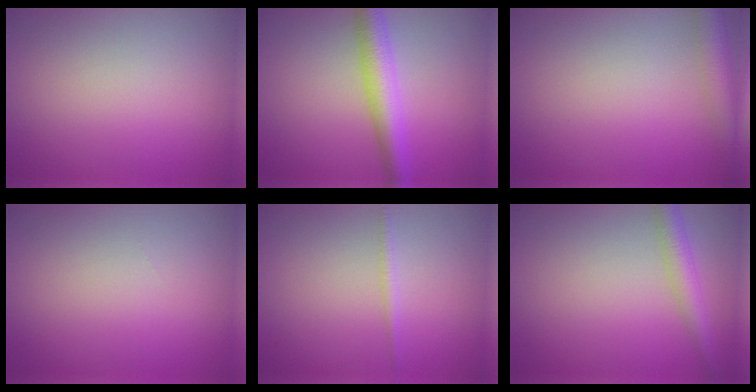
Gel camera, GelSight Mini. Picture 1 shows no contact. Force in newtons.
{"total": 4.5, "press": 4.5, "slide": 0.1}
{"total": 4.4, "press": 4.4, "slide": 0.2}
{"total": 0.0}
{"total": 0.9, "press": 0.9, "slide": 0.1}
{"total": 3.2, "press": 3.2, "slide": 0.1}